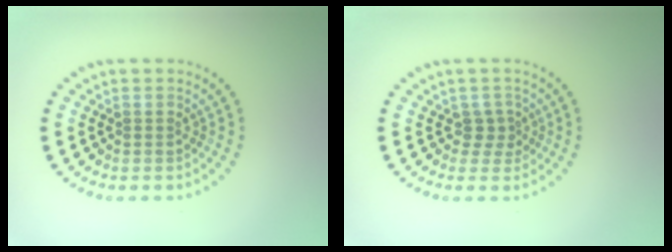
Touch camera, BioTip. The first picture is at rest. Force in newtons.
{"total": 1.7, "press": 1.2, "slide": 1.2}